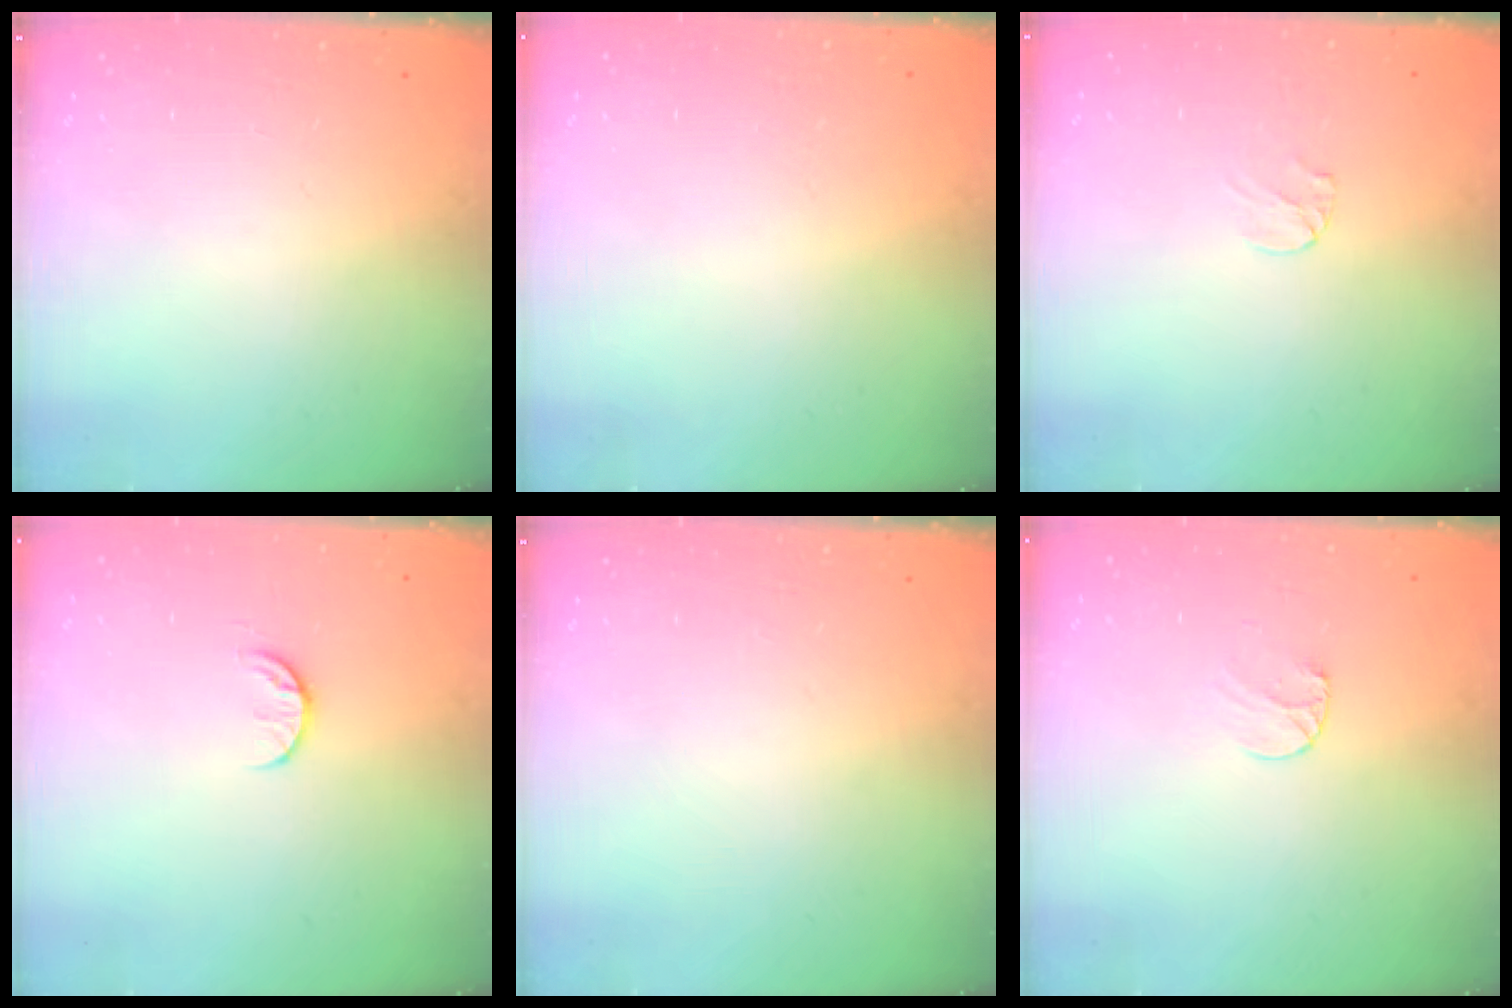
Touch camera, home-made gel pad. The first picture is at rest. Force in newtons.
{"total": 0.5, "press": 0.5, "slide": 0.1}
{"total": 4.0, "press": 4.0, "slide": 0.4}
{"total": 7.0, "press": 6.9, "slide": 0.8}
{"total": 0.0}
{"total": 5.0, "press": 5.0, "slide": 0.4}